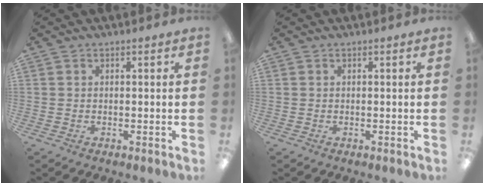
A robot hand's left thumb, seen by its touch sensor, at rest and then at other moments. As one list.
[{"total": 0.0}]